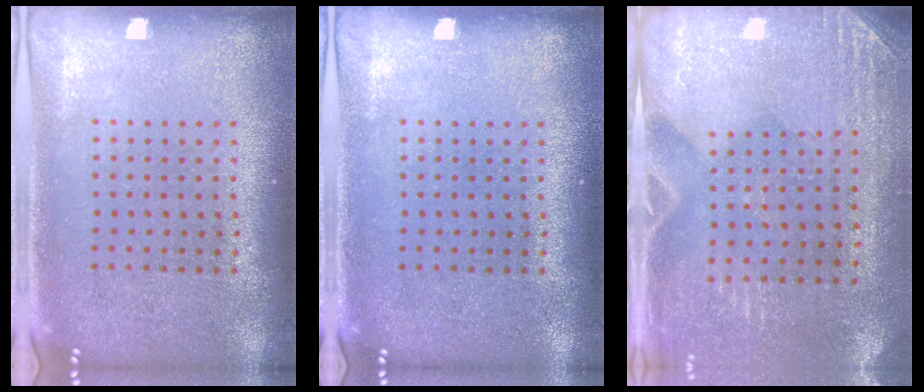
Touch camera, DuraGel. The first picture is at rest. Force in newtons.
{"total": 0.0}
{"total": 2.8, "press": 2.6, "slide": 1.2}